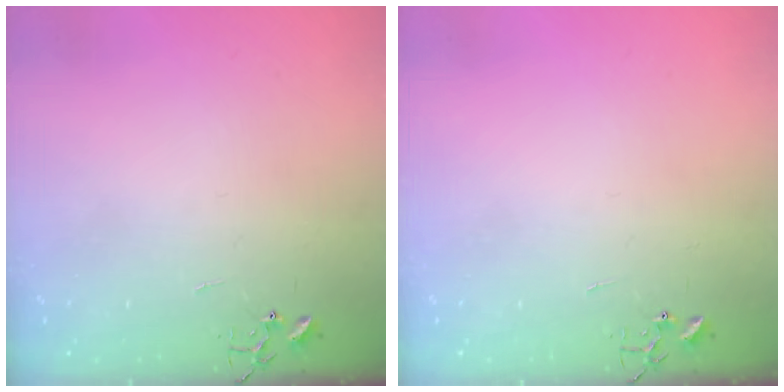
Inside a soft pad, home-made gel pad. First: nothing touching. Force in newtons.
{"total": 0.0}